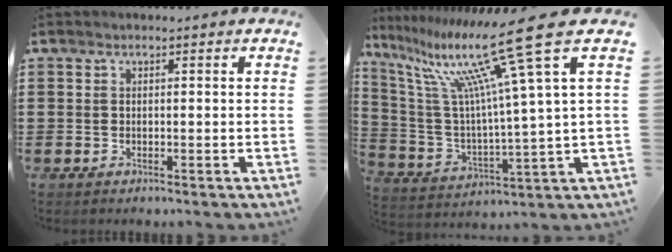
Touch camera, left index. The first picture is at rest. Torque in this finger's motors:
{"motor_torque": [1.27, -0.87, 1.05, 0.21]}